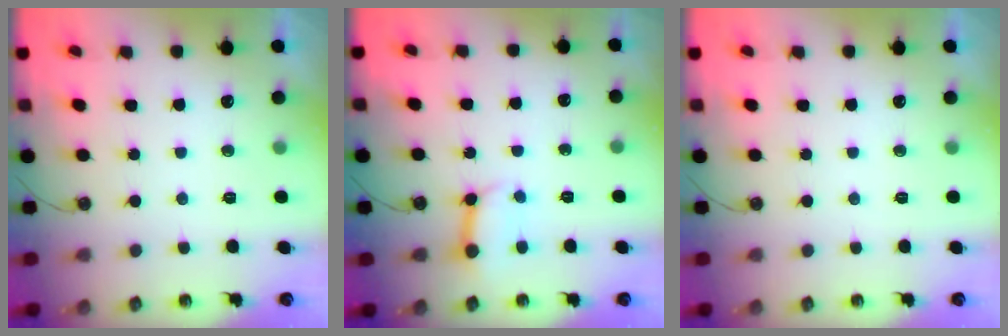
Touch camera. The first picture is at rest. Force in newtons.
{"total": 7.4, "press": 7.3, "slide": 0.7}
{"total": 0.0}